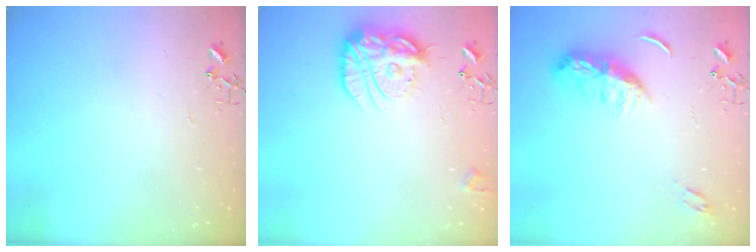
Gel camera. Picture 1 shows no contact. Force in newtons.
{"total": 18.7, "press": 18.6, "slide": 1.6}
{"total": 10.4, "press": 10.4, "slide": 0.0}